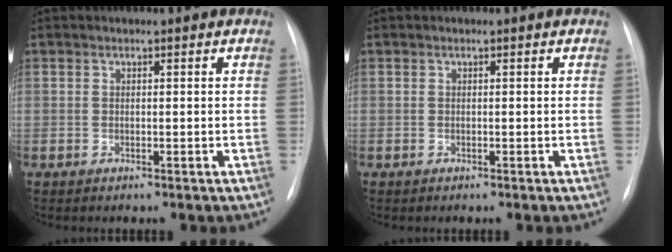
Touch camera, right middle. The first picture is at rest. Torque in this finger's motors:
{"motor_torque": [-0.01, 0.01, 0.00, 0.00]}